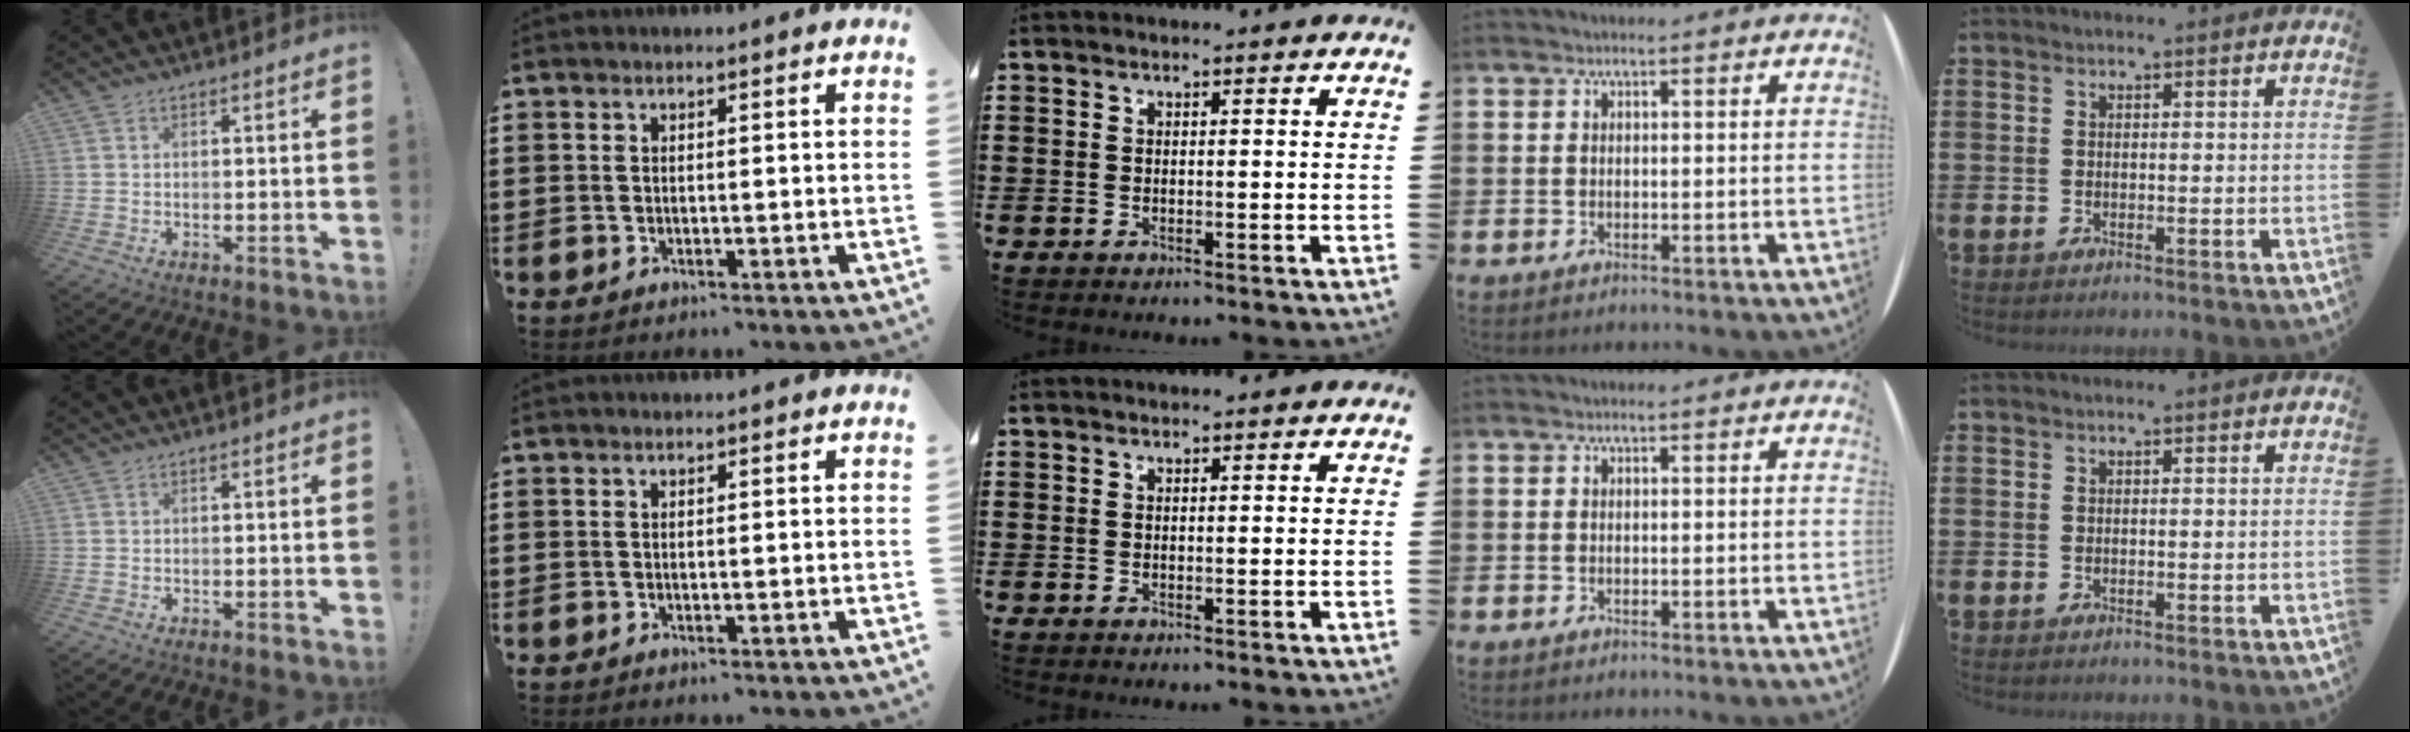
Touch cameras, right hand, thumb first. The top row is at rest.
{}